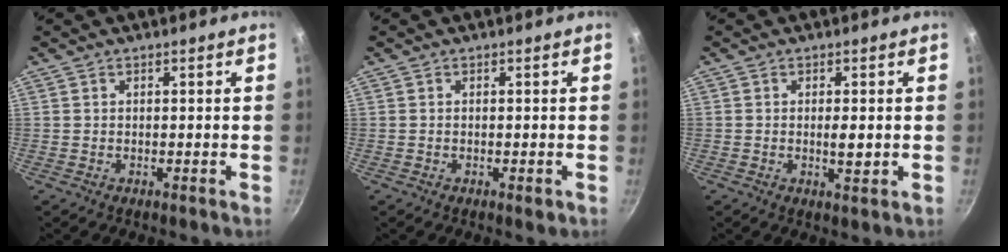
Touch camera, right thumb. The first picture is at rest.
{"total": 1.3, "force": [-0.5, 0.5, 1.1], "torque": [-0.020, 0.000, -0.009]}
{"total": 2.8, "force": [-0.1, 1.0, 2.6], "torque": [-0.048, -0.005, -0.002]}